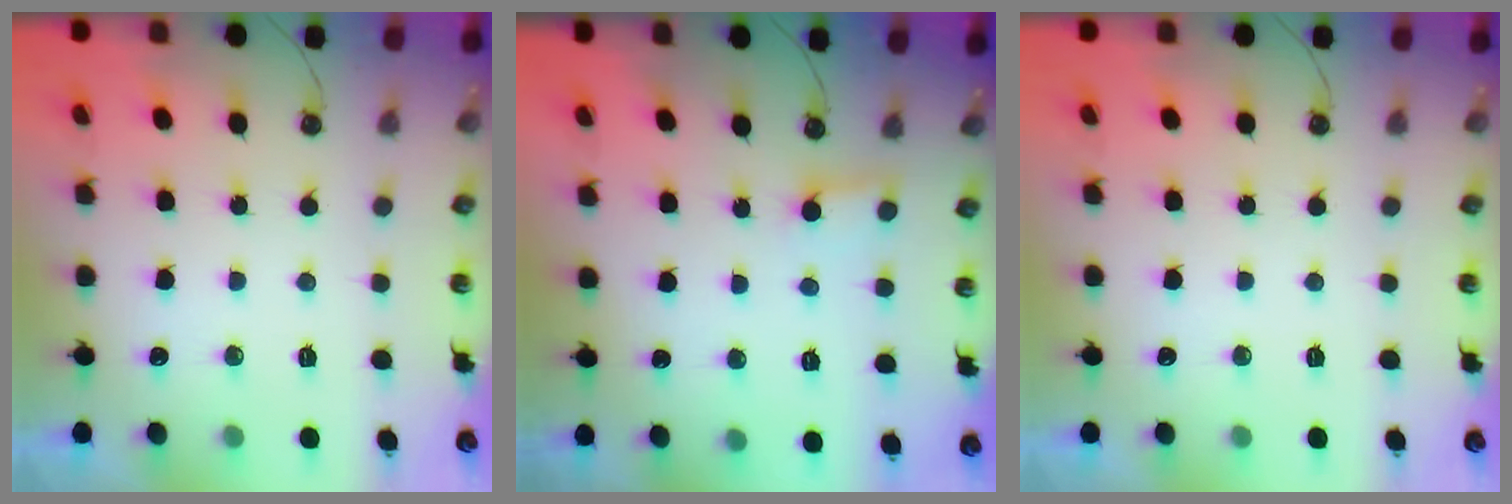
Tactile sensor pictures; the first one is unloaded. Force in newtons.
{"total": 3.5, "press": 3.4, "slide": 0.7}
{"total": 0.0}